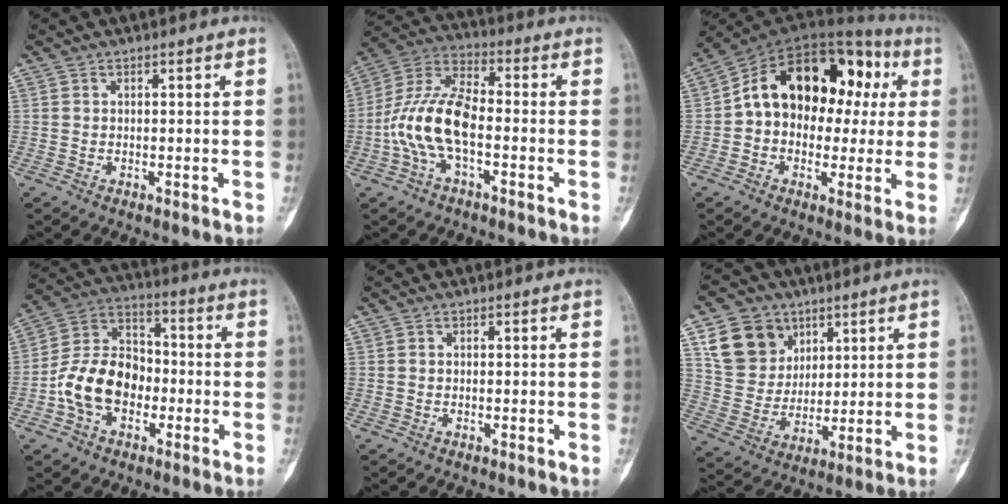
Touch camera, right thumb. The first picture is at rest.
{"total": 12.9, "force": [-2.8, 6.1, 11.1], "torque": [-0.232, 0.040, -0.059]}
{"total": 21.1, "force": [2.9, 14.2, 15.4], "torque": [-0.196, 0.054, 0.039]}
{"total": 13.5, "force": [-3.5, 9.7, 8.7], "torque": [-0.141, 0.045, -0.070]}
{"total": 0.0}
{"total": 13.1, "force": [6.3, 10.5, 4.6], "torque": [-0.057, -0.020, 0.128]}